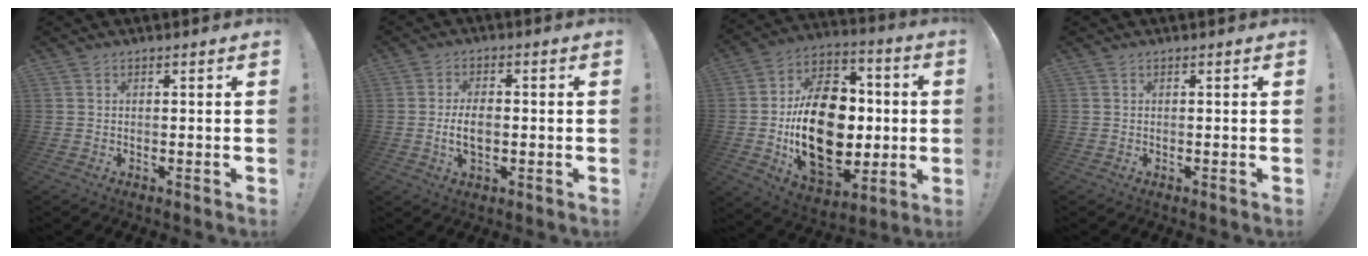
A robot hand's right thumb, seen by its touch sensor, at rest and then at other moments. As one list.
[{"total": 6.2, "force": [-0.9, 3.3, 5.2], "torque": [-0.087, 0.003, -0.021]}, {"total": 25.6, "force": [-1.7, 17.2, 18.9], "torque": [-0.338, 0.014, -0.010]}, {"total": 0.0}]